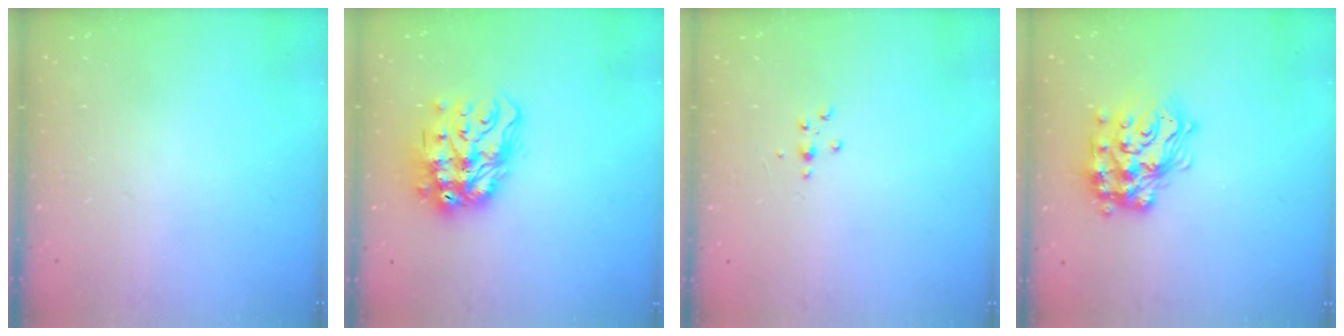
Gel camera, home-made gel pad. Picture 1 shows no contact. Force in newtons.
{"total": 16.9, "press": 16.9, "slide": 1.5}
{"total": 2.9, "press": 2.9, "slide": 0.4}
{"total": 18.7, "press": 18.7, "slide": 1.1}